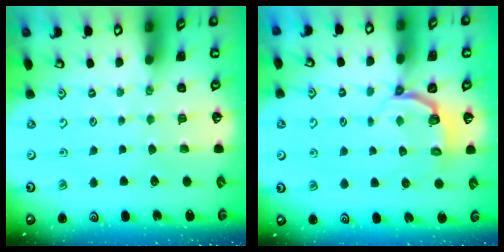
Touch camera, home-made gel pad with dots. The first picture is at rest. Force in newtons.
{"total": 3.4, "press": 2.2, "slide": 2.6}